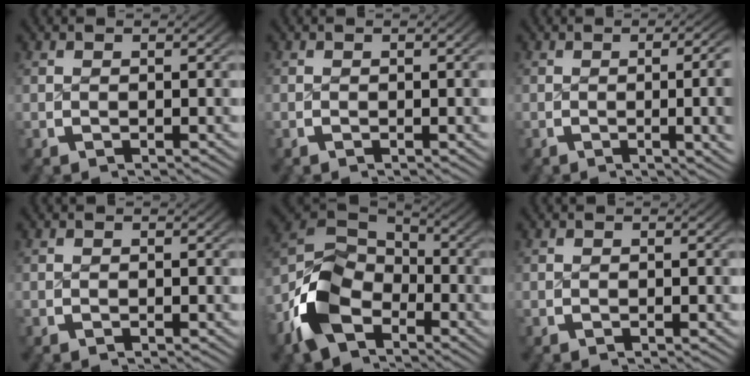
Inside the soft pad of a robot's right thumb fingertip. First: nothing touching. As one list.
[{"total": 0.6, "force": [-0.3, -0.2, 0.5], "torque": [-0.008, 0.006, -0.006]}, {"total": 6.4, "force": [-0.6, 2.1, 6.0], "torque": [-0.059, 0.017, -0.023]}, {"total": 0.0}, {"total": 9.8, "force": [-2.3, 6.7, 6.7], "torque": [-0.135, -0.016, -0.033]}, {"total": 0.0}]